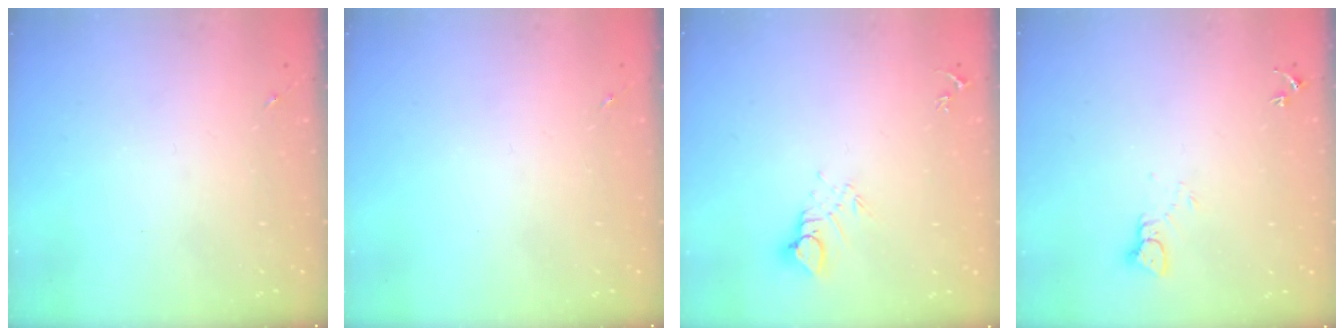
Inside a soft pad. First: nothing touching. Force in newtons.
{"total": 0.0}
{"total": 5.0, "press": 5.0, "slide": 0.3}
{"total": 3.1, "press": 3.1, "slide": 0.2}